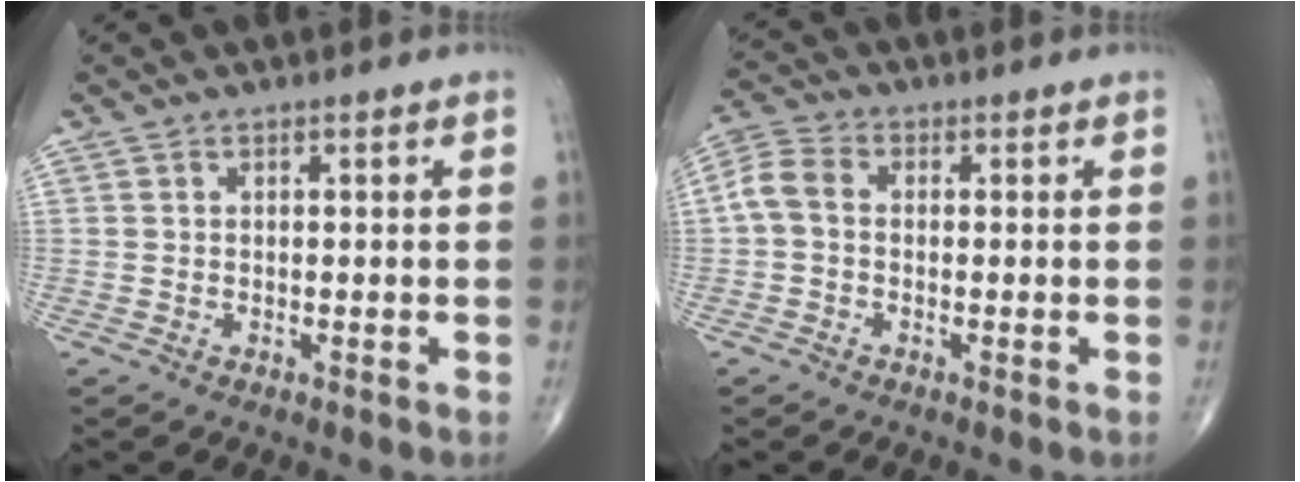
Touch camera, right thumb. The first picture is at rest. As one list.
[{"total": 5.0, "force": [-0.2, 3.5, 3.6], "torque": [-0.074, 0.015, -0.015]}]